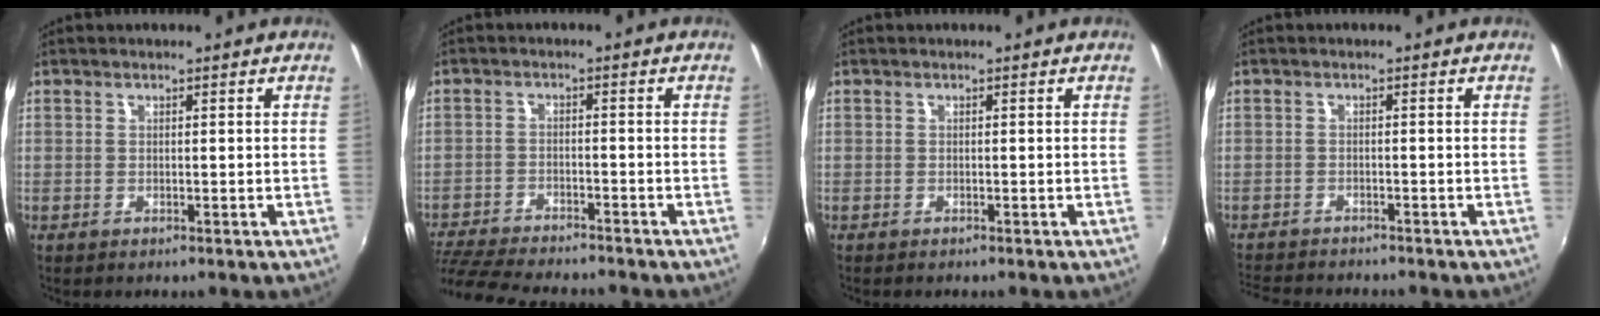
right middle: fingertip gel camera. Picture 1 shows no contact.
{"total": 13.5, "force": [-11.9, 2.4, 5.8], "torque": [-0.138, -0.027, -0.199]}
{"total": 0.0}
{"total": 6.7, "force": [-6.3, 1.1, 2.1], "torque": [-0.060, -0.017, -0.104]}